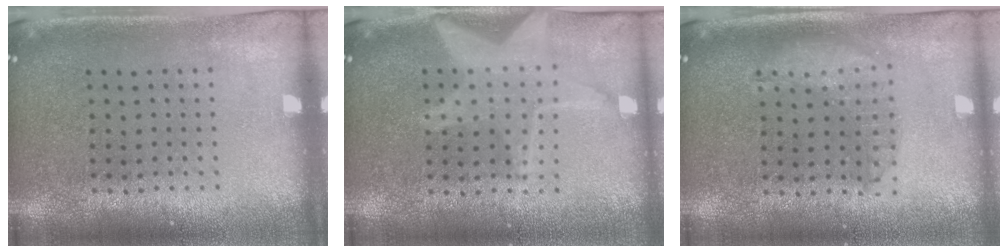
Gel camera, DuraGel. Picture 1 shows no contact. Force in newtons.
{"total": 3.1, "press": 3.1, "slide": 0.4}
{"total": 1.4, "press": 1.3, "slide": 0.4}